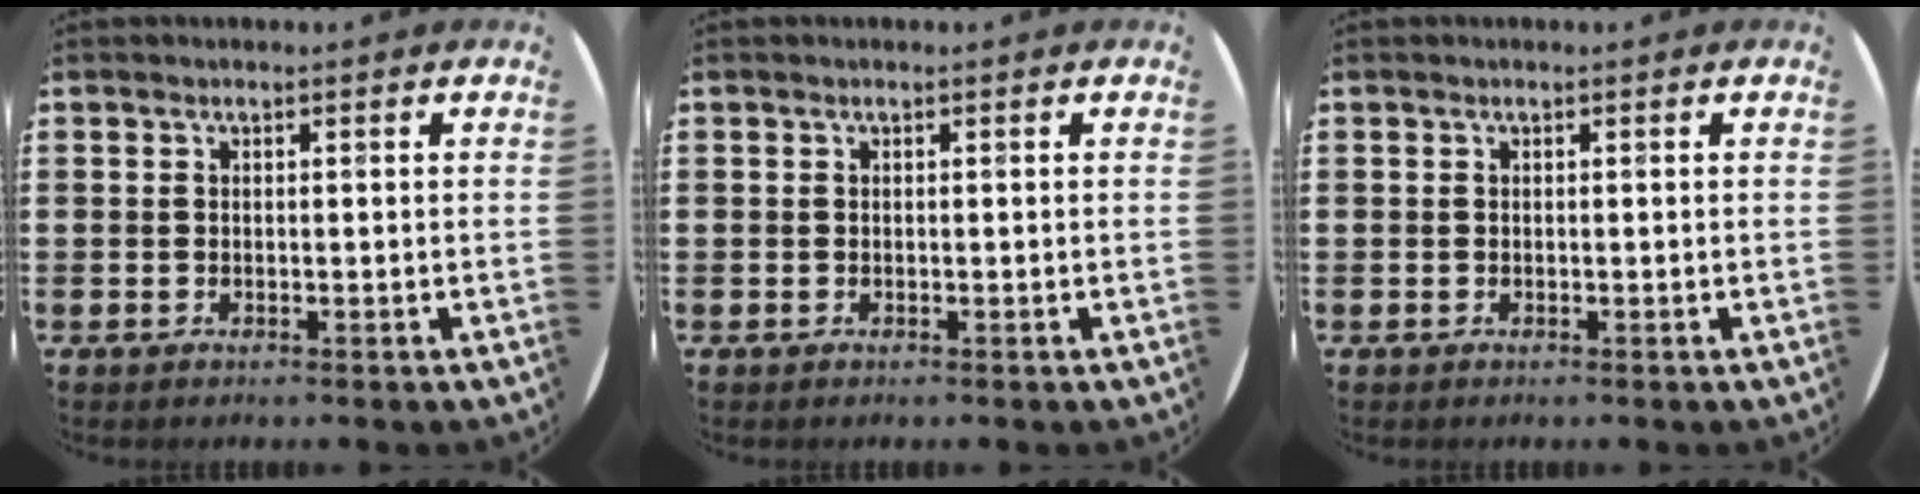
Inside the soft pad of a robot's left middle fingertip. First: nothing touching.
{"total": 0.0}
{"total": 0.0}